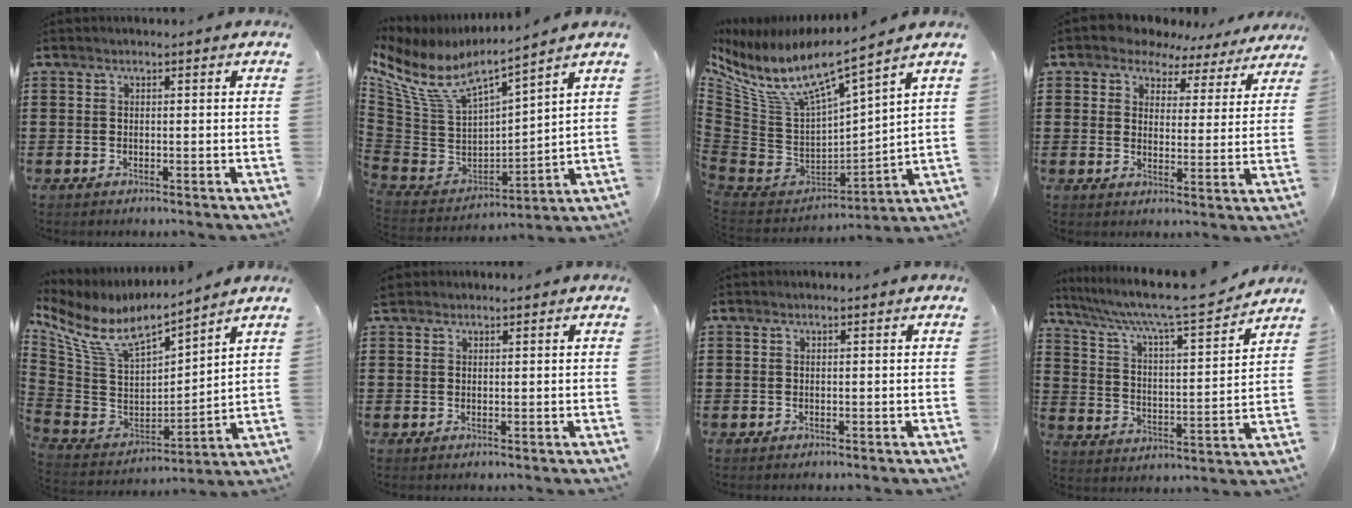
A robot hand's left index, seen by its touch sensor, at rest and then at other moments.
{"total": 8.2, "force": [5.6, 2.8, 5.3], "torque": [-0.140, -0.047, 0.093]}
{"total": 8.9, "force": [5.8, 1.9, 6.5], "torque": [-0.155, -0.047, 0.091]}
{"total": 4.7, "force": [4.1, 2.3, 0.5], "torque": [-0.028, -0.020, 0.068]}
{"total": 9.1, "force": [6.9, 3.0, 5.1], "torque": [-0.134, -0.051, 0.119]}
{"total": 1.2, "force": [1.1, 0.5, 0.2], "torque": [-0.007, 0.004, 0.021]}
{"total": 0.0}
{"total": 9.0, "force": [7.7, 0.0, 4.5], "torque": [-0.119, -0.049, 0.125]}